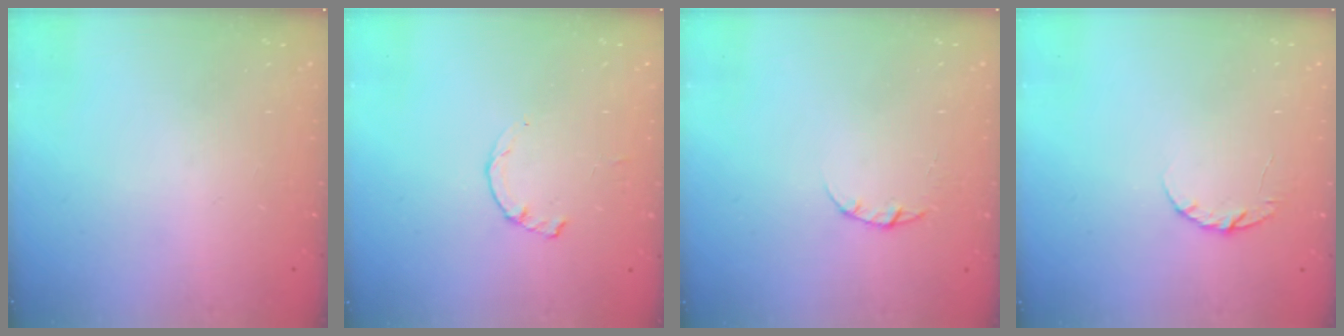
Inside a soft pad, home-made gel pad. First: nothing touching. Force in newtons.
{"total": 1.2, "press": 1.2, "slide": 0.3}
{"total": 3.2, "press": 3.1, "slide": 0.4}
{"total": 4.8, "press": 4.7, "slide": 0.6}